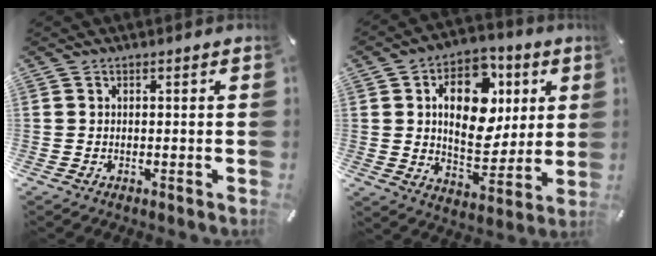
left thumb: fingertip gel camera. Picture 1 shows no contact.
{"total": 17.4, "force": [5.0, 11.8, 11.7], "torque": [-0.169, -0.007, 0.090]}